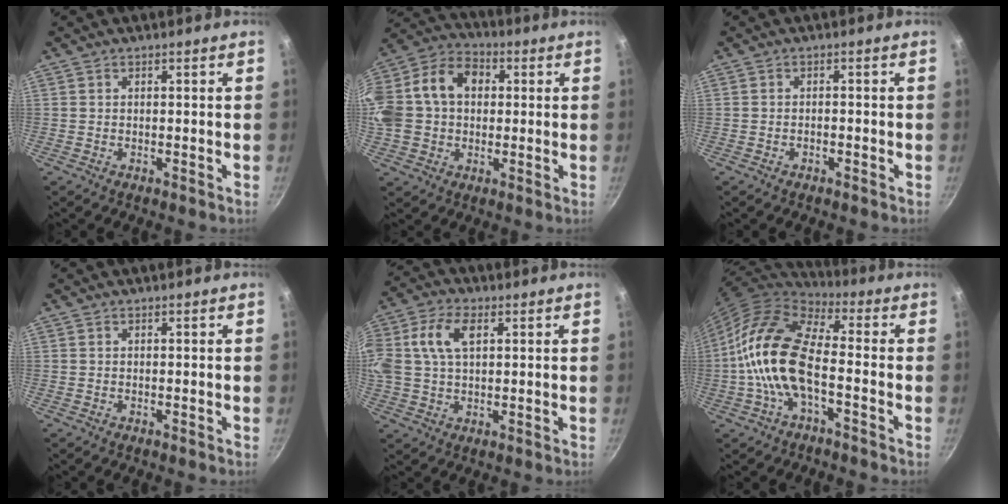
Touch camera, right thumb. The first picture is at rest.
{"total": 21.2, "force": [2.7, 16.1, 13.5], "torque": [-0.280, 0.056, 0.035]}
{"total": 1.0, "force": [-0.6, 0.5, 0.5], "torque": [-0.013, 0.008, -0.010]}
{"total": 0.0}
{"total": 13.2, "force": [3.4, 8.2, 9.7], "torque": [-0.205, 0.026, 0.058]}
{"total": 15.8, "force": [-2.9, 7.5, 13.6], "torque": [-0.250, 0.036, -0.068]}